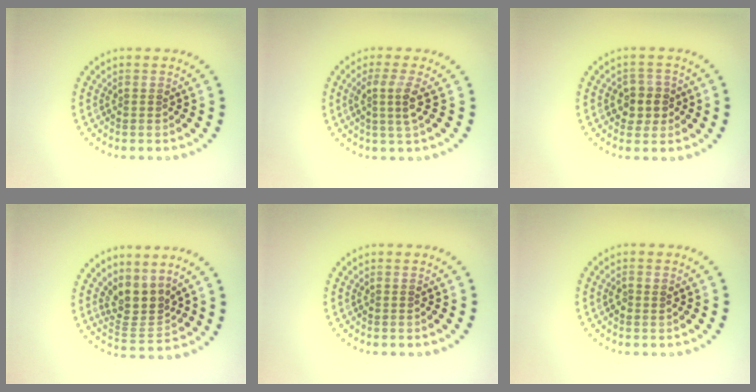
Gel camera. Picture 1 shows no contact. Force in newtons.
{"total": 2.4, "press": 1.9, "slide": 1.6}
{"total": 2.7, "press": 2.5, "slide": 0.8}
{"total": 3.3, "press": 2.5, "slide": 2.2}
{"total": 0.0}
{"total": 0.9, "press": 0.8, "slide": 0.2}